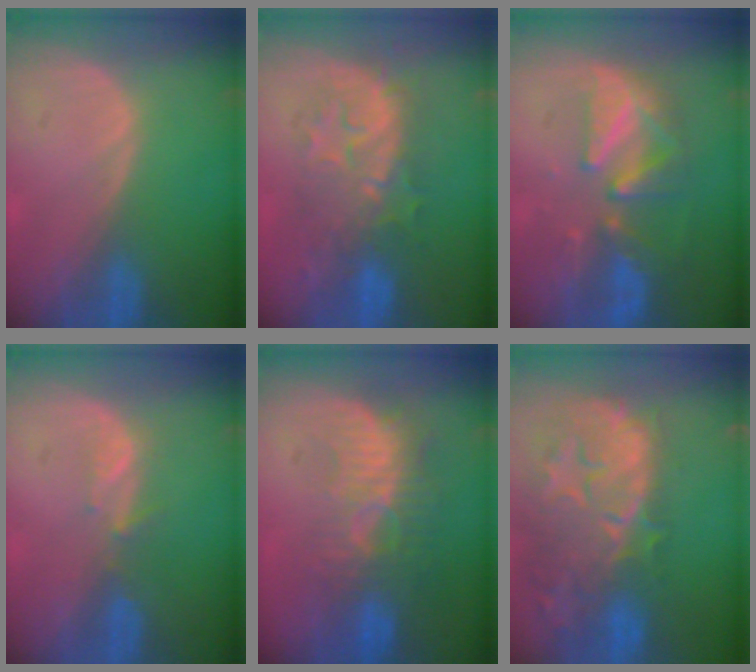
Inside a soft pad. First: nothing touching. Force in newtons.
{"total": 8.3, "press": 8.3, "slide": 0.1}
{"total": 8.5, "press": 8.0, "slide": 2.6}
{"total": 1.9, "press": 1.8, "slide": 0.7}
{"total": 9.0, "press": 8.2, "slide": 3.7}
{"total": 14.5, "press": 11.8, "slide": 8.5}